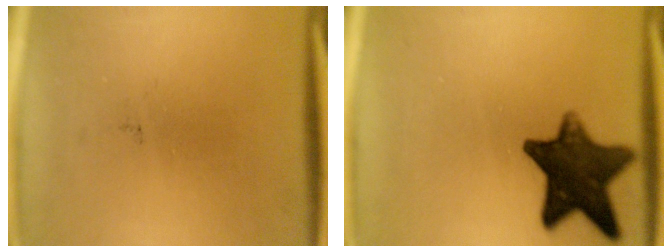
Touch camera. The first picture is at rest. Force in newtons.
{"total": 12.9}